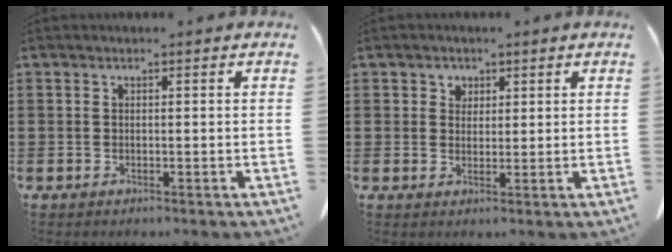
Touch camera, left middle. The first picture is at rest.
{"total": 1.9, "force": [1.2, 1.5, 0.3], "torque": [-0.004, 0.005, 0.020]}